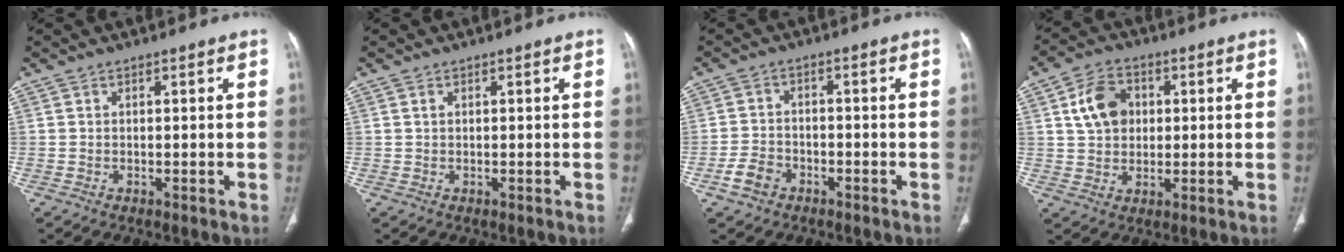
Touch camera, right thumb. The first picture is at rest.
{"total": 0.5, "force": [0.2, 0.3, 0.3], "torque": [-0.009, 0.002, 0.005]}
{"total": 4.5, "force": [-2.6, 3.1, 1.9], "torque": [-0.036, 0.020, -0.044]}
{"total": 8.8, "force": [2.0, 6.7, 5.3], "torque": [-0.075, 0.003, 0.033]}